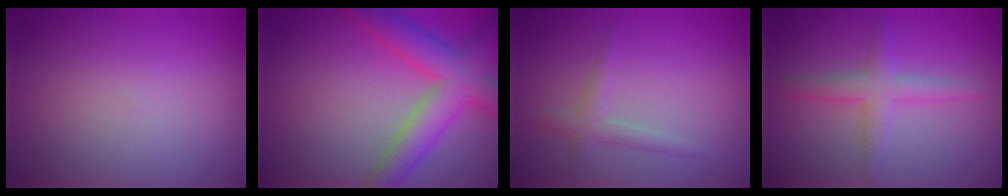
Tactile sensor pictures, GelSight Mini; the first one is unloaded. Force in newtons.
{"total": 6.8, "press": 6.8, "slide": 0.2}
{"total": 1.6, "press": 1.6, "slide": 0.0}
{"total": 2.9, "press": 2.9, "slide": 0.1}